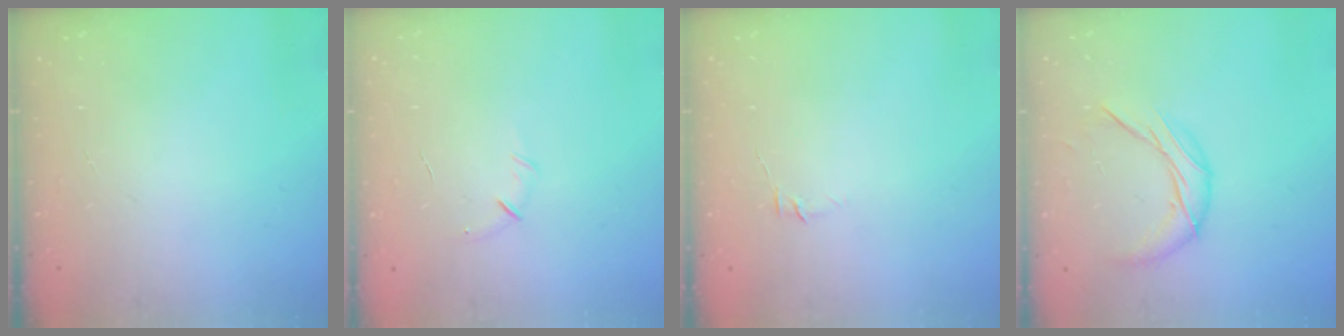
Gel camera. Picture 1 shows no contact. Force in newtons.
{"total": 5.6, "press": 5.3, "slide": 1.6}
{"total": 3.8, "press": 3.7, "slide": 0.9}
{"total": 9.2, "press": 9.2, "slide": 0.4}